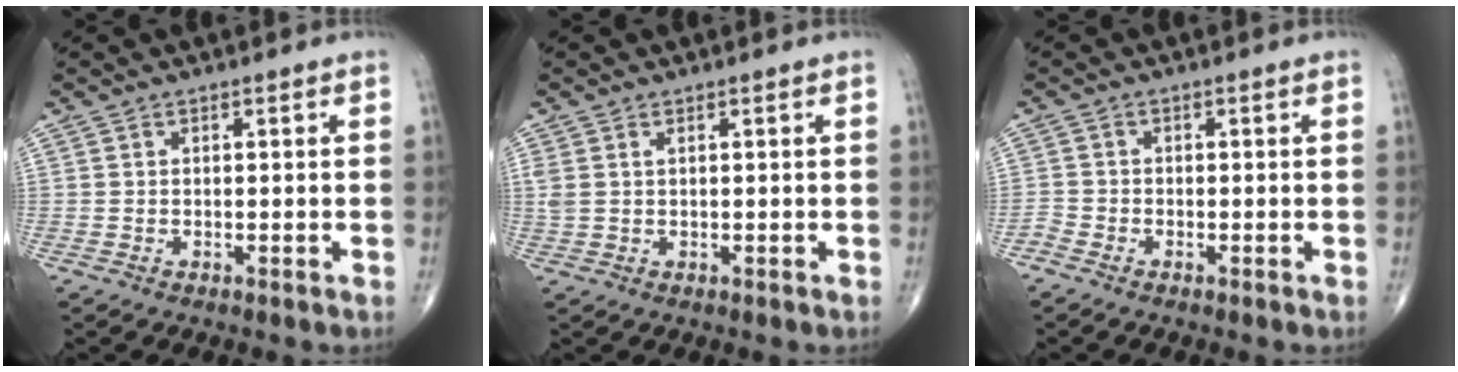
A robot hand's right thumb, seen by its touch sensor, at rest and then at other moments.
{"total": 2.1, "force": [0.8, 1.1, 1.6], "torque": [-0.051, 0.013, 0.023]}
{"total": 1.5, "force": [-1.4, 0.6, 0.2], "torque": [-0.005, -0.001, -0.033]}